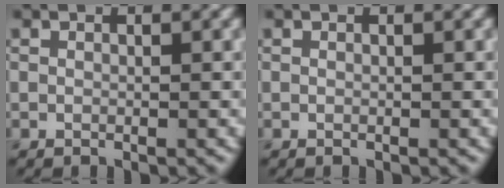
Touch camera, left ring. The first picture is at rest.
{"total": 0.0}